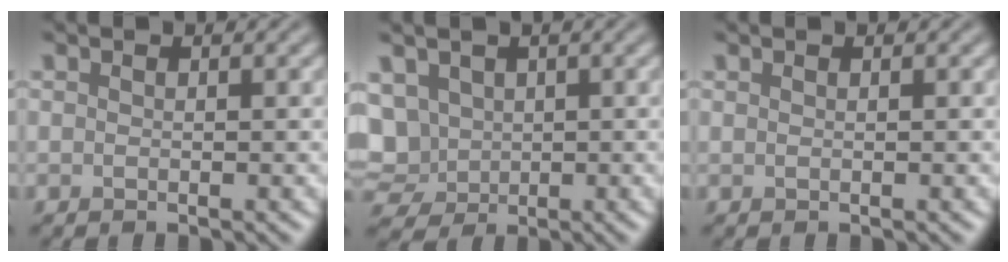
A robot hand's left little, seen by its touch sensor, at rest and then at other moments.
{"total": 6.4, "force": [0.9, 5.2, 3.6], "torque": [-0.090, 0.008, 0.011]}
{"total": 0.0}